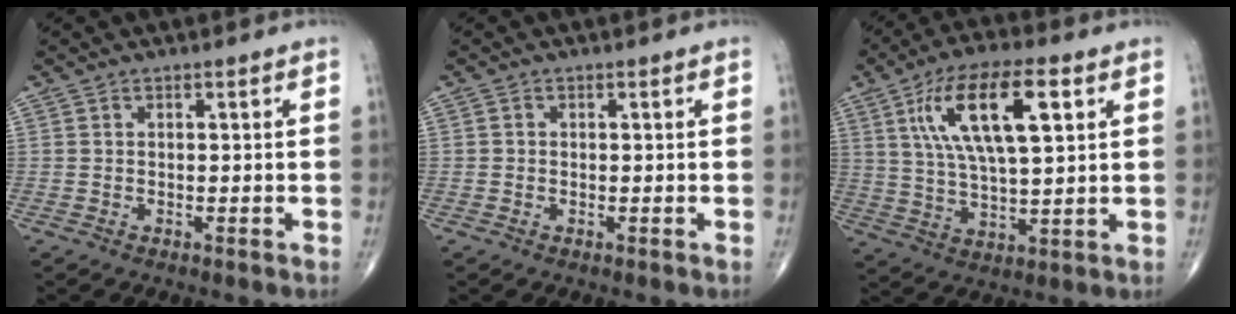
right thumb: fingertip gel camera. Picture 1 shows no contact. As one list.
[{"total": 0.5, "force": [-0.1, 0.5, 0.1], "torque": [0.000, 0.002, -0.003]}, {"total": 16.2, "force": [5.7, 5.8, 14.0], "torque": [-0.245, -0.002, 0.100]}]